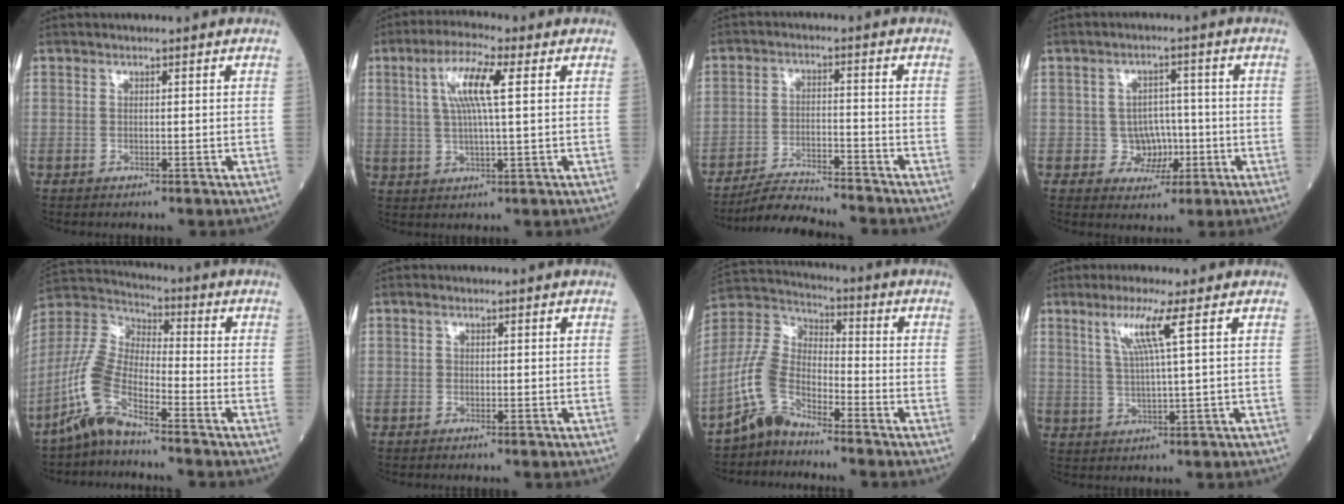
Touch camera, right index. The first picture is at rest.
{"total": 8.0, "force": [2.4, 0.7, 7.6], "torque": [-0.152, 0.010, 0.045]}
{"total": 8.0, "force": [-7.8, -0.2, 1.8], "torque": [-0.028, -0.009, -0.137]}
{"total": 4.6, "force": [-0.9, 4.3, 1.5], "torque": [-0.011, 0.011, -0.006]}
{"total": 9.8, "force": [-6.4, 2.7, 6.8], "torque": [-0.174, 0.000, -0.138]}
{"total": 0.0}
{"total": 8.5, "force": [-6.0, 3.9, 4.7], "torque": [-0.118, 0.012, -0.131]}
{"total": 5.8, "force": [2.6, -1.1, 5.1], "torque": [-0.104, -0.003, 0.055]}